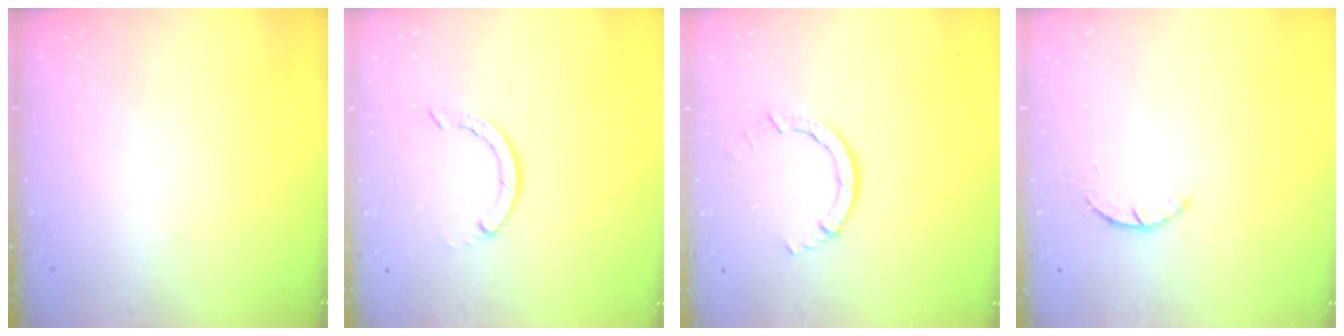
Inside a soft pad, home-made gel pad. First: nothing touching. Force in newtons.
{"total": 3.4, "press": 3.4, "slide": 0.3}
{"total": 3.7, "press": 3.7, "slide": 0.4}
{"total": 3.7, "press": 3.7, "slide": 0.6}